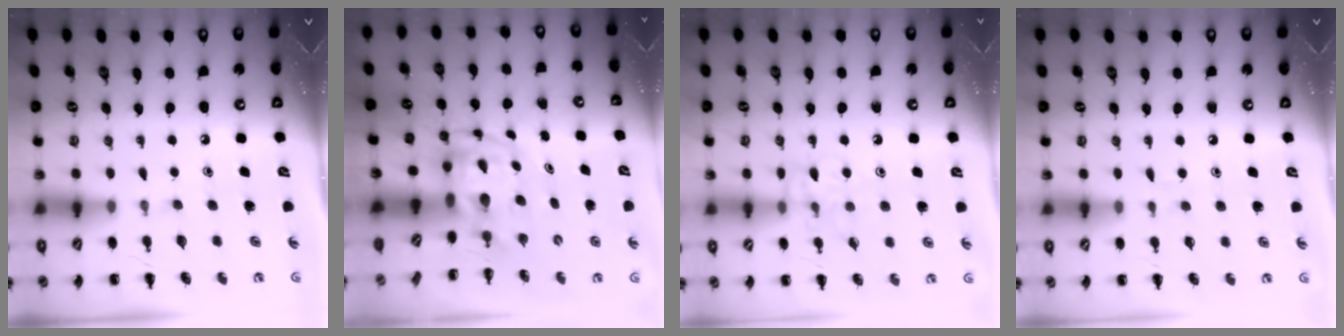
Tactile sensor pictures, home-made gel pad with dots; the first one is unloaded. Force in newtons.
{"total": 3.8, "press": 3.7, "slide": 0.7}
{"total": 9.8, "press": 9.8, "slide": 1.1}
{"total": 2.9, "press": 2.8, "slide": 1.0}